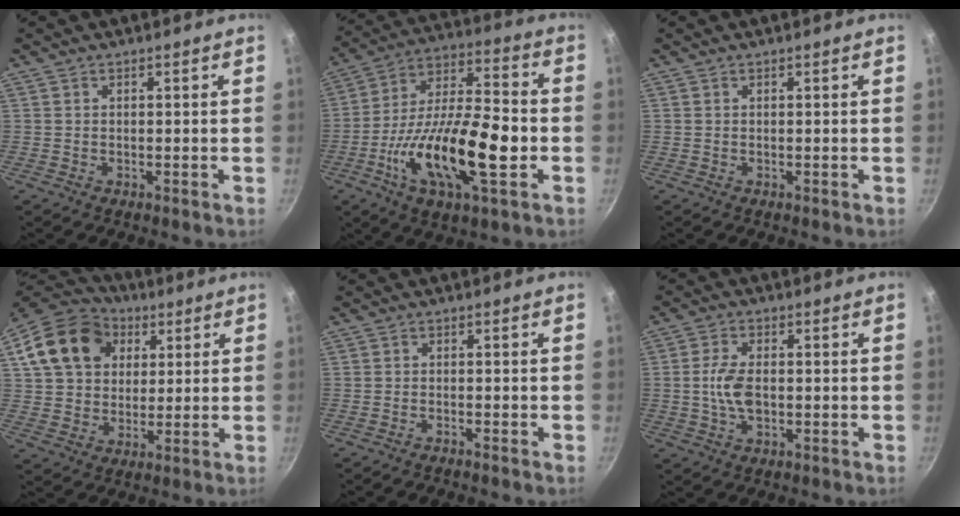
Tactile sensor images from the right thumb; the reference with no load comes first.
{"total": 21.9, "force": [-5.5, 8.3, 19.5], "torque": [-0.337, 0.033, -0.101]}
{"total": 0.0}
{"total": 18.3, "force": [5.8, 14.1, 10.1], "torque": [-0.169, 0.018, 0.095]}
{"total": 1.0, "force": [-0.9, -0.1, 0.3], "torque": [-0.018, 0.012, -0.015]}
{"total": 6.1, "force": [-0.5, 3.5, 5.0], "torque": [-0.095, 0.009, -0.013]}